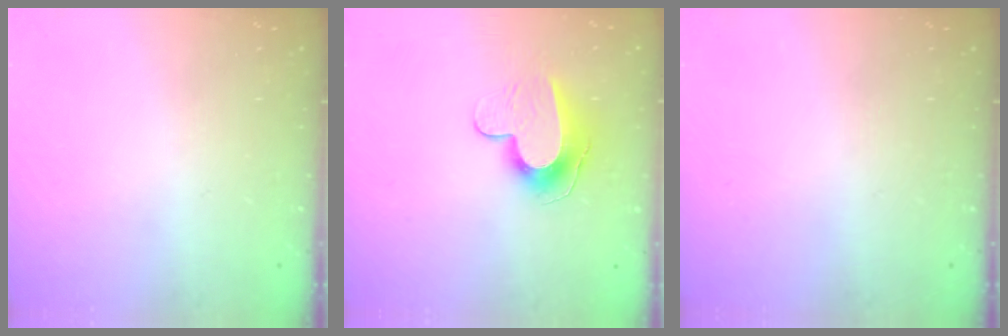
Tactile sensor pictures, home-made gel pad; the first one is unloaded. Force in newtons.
{"total": 11.8, "press": 11.8, "slide": 0.6}
{"total": 0.0}